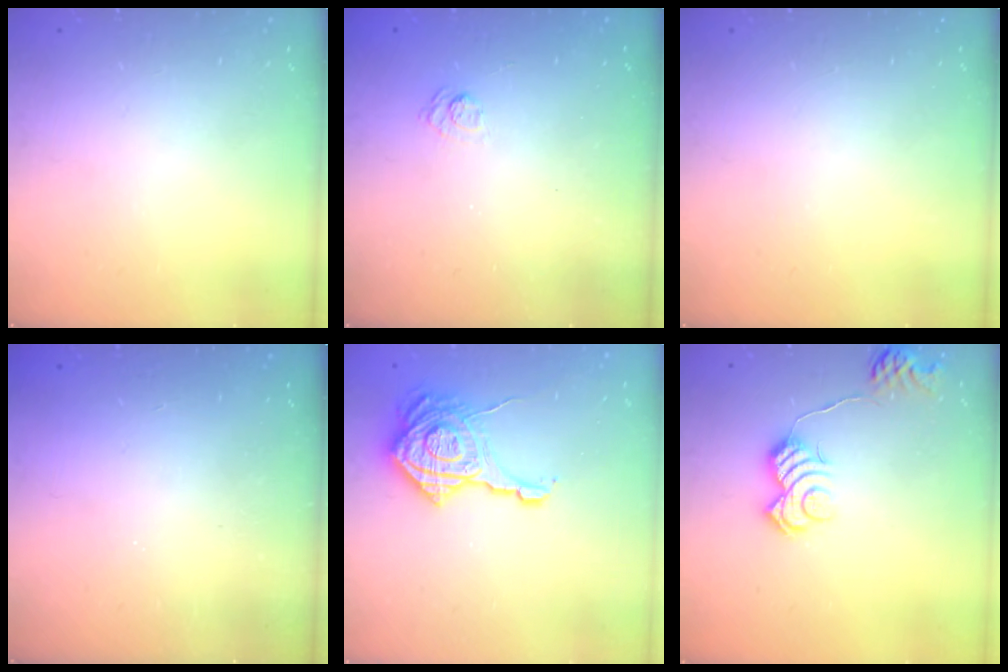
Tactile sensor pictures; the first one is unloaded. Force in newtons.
{"total": 2.8, "press": 2.3, "slide": 1.6}
{"total": 0.0}
{"total": 2.4, "press": 2.3, "slide": 0.8}
{"total": 19.4, "press": 19.4, "slide": 1.1}
{"total": 11.2, "press": 11.2, "slide": 0.1}